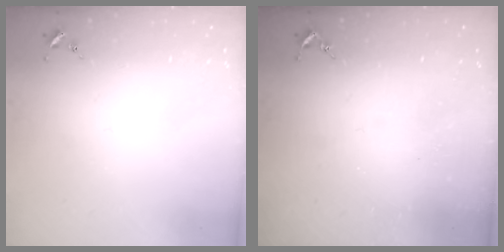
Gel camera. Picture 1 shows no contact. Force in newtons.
{"total": 2.5, "press": 2.5, "slide": 0.3}